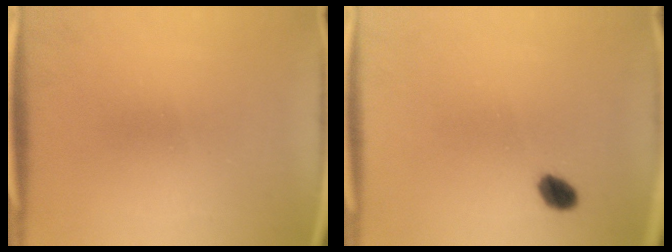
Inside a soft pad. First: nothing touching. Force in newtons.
{"total": 3.6}